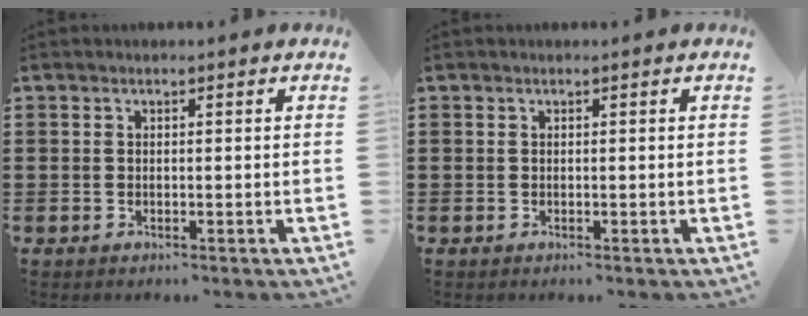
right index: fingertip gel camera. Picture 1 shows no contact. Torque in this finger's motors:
{"motor_torque": [0.00, 2.14, 0.00, 0.00]}